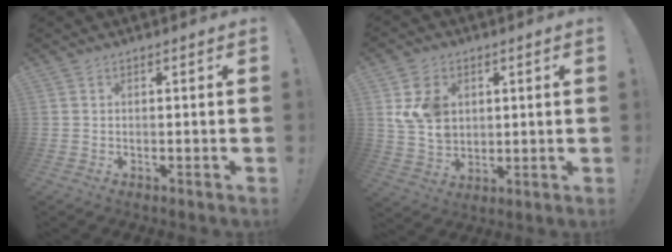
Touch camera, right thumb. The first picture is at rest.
{"total": 11.2, "force": [3.8, 9.0, 5.5], "torque": [-0.096, -0.011, 0.077]}